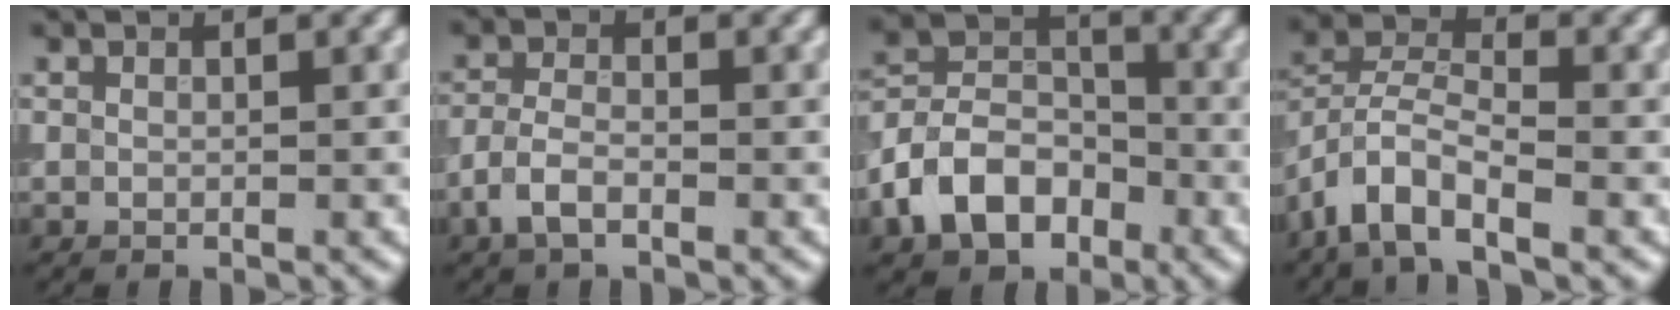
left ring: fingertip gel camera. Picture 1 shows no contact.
{"total": 2.7, "force": [-1.6, 1.2, 1.8], "torque": [-0.040, 0.005, -0.040]}
{"total": 7.1, "force": [-3.4, 4.9, 3.8], "torque": [-0.068, 0.004, -0.078]}
{"total": 5.7, "force": [-3.7, 2.5, 3.7], "torque": [-0.064, 0.006, -0.082]}